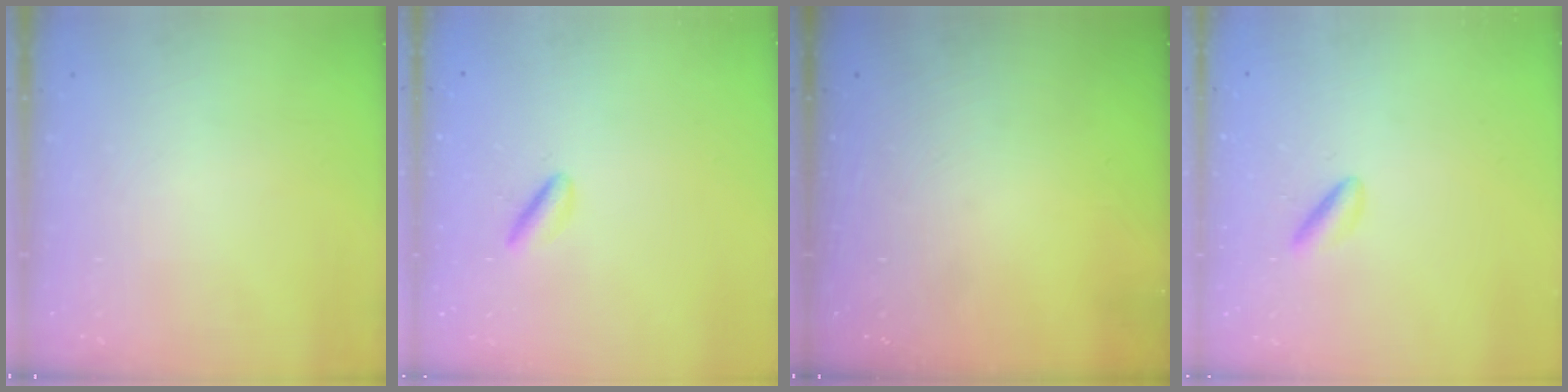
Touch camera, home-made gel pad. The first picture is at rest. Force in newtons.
{"total": 2.8, "press": 2.6, "slide": 1.0}
{"total": 0.0}
{"total": 2.1, "press": 2.0, "slide": 0.8}